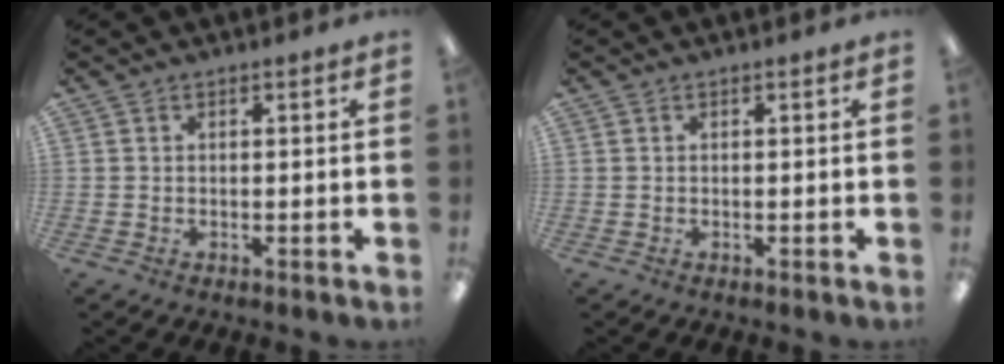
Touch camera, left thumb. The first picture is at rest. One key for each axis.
{"total": 0.0}